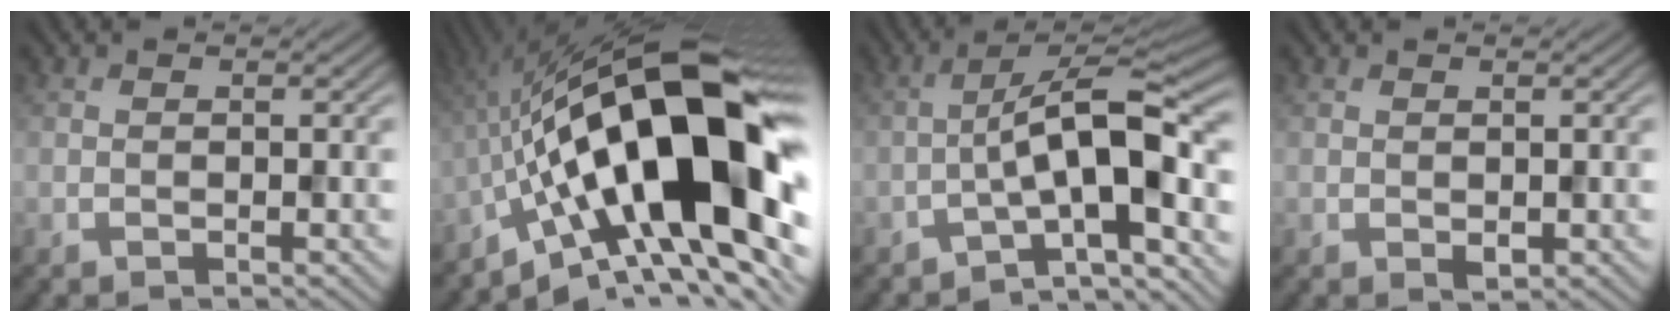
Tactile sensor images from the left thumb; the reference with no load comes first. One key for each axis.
{"total": 20.6, "fx": -2.7, "fy": 7.9, "fz": 18.8, "tx": -0.320, "ty": 0.026, "tz": -0.059}
{"total": 11.1, "fx": -3.9, "fy": 2.9, "fz": 10.0, "tx": -0.145, "ty": 0.019, "tz": -0.070}
{"total": 0.8, "fx": 0.1, "fy": 0.5, "fz": 0.6, "tx": -0.011, "ty": -0.003, "tz": 0.005}